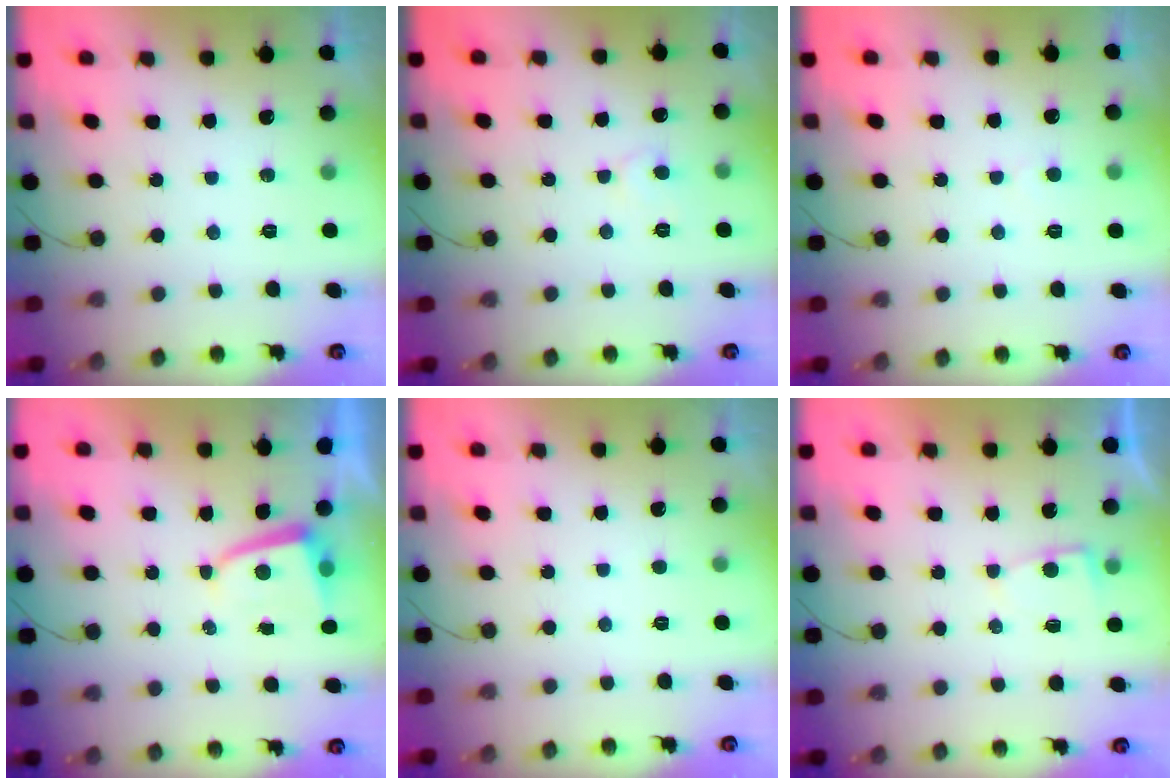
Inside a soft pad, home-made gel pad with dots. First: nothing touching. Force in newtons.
{"total": 4.2, "press": 4.1, "slide": 0.5}
{"total": 2.4, "press": 2.4, "slide": 0.2}
{"total": 2.6, "press": 2.6, "slide": 0.4}
{"total": 1.6, "press": 1.5, "slide": 0.2}
{"total": 2.4, "press": 2.4, "slide": 0.4}